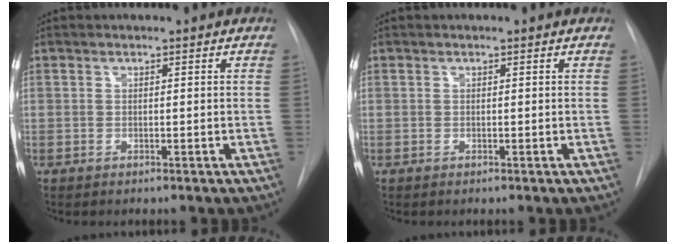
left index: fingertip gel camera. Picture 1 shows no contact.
{"total": 0.0}